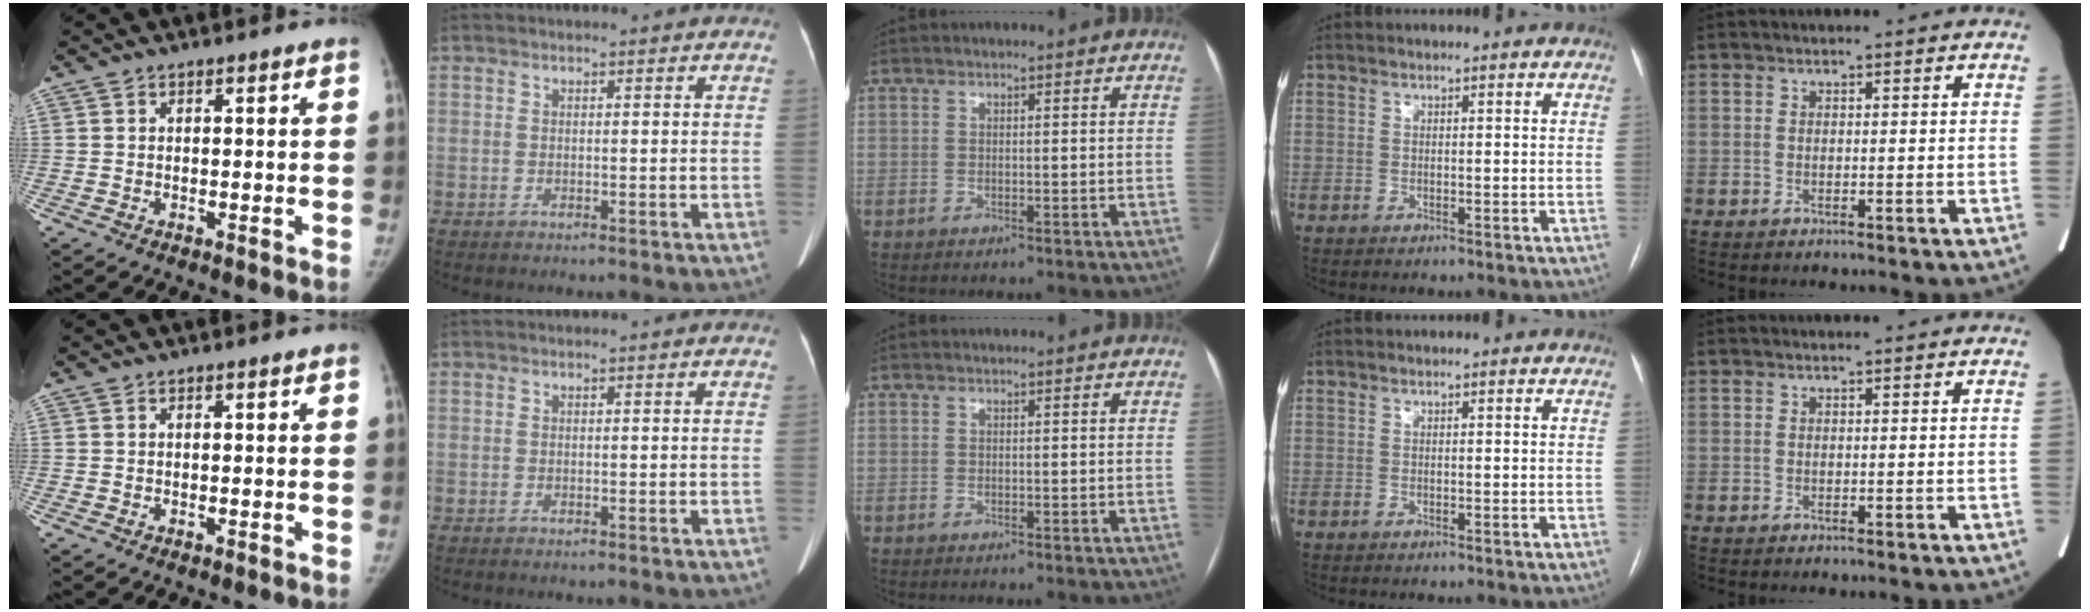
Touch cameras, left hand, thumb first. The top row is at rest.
{}